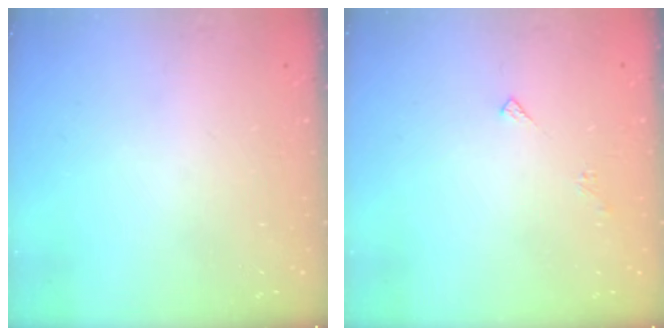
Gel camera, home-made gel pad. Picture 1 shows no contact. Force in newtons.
{"total": 4.0, "press": 3.9, "slide": 0.6}